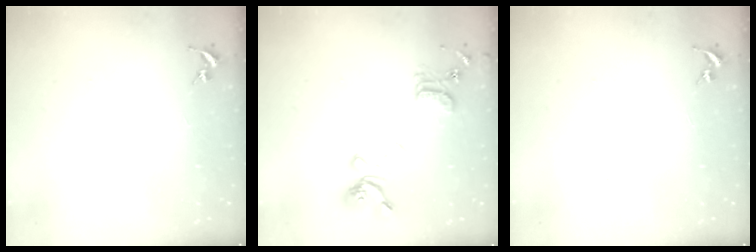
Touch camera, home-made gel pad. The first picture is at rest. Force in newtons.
{"total": 16.5, "press": 16.4, "slide": 1.7}
{"total": 0.0}